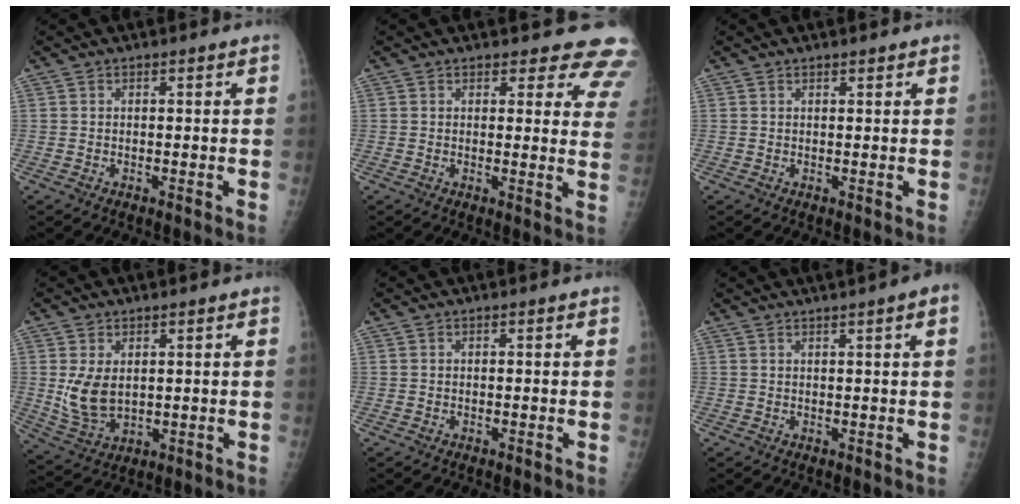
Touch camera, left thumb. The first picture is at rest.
{"total": 10.8, "force": [9.8, 4.0, 2.4], "torque": [0.035, -0.056, 0.075]}
{"total": 0.8, "force": [0.6, 0.3, 0.3], "torque": [-0.005, -0.003, 0.009]}
{"total": 7.3, "force": [1.3, 4.7, 5.4], "torque": [-0.095, -0.017, 0.040]}
{"total": 0.0}
{"total": 4.2, "force": [2.4, -0.2, 3.5], "torque": [-0.048, 0.010, 0.035]}